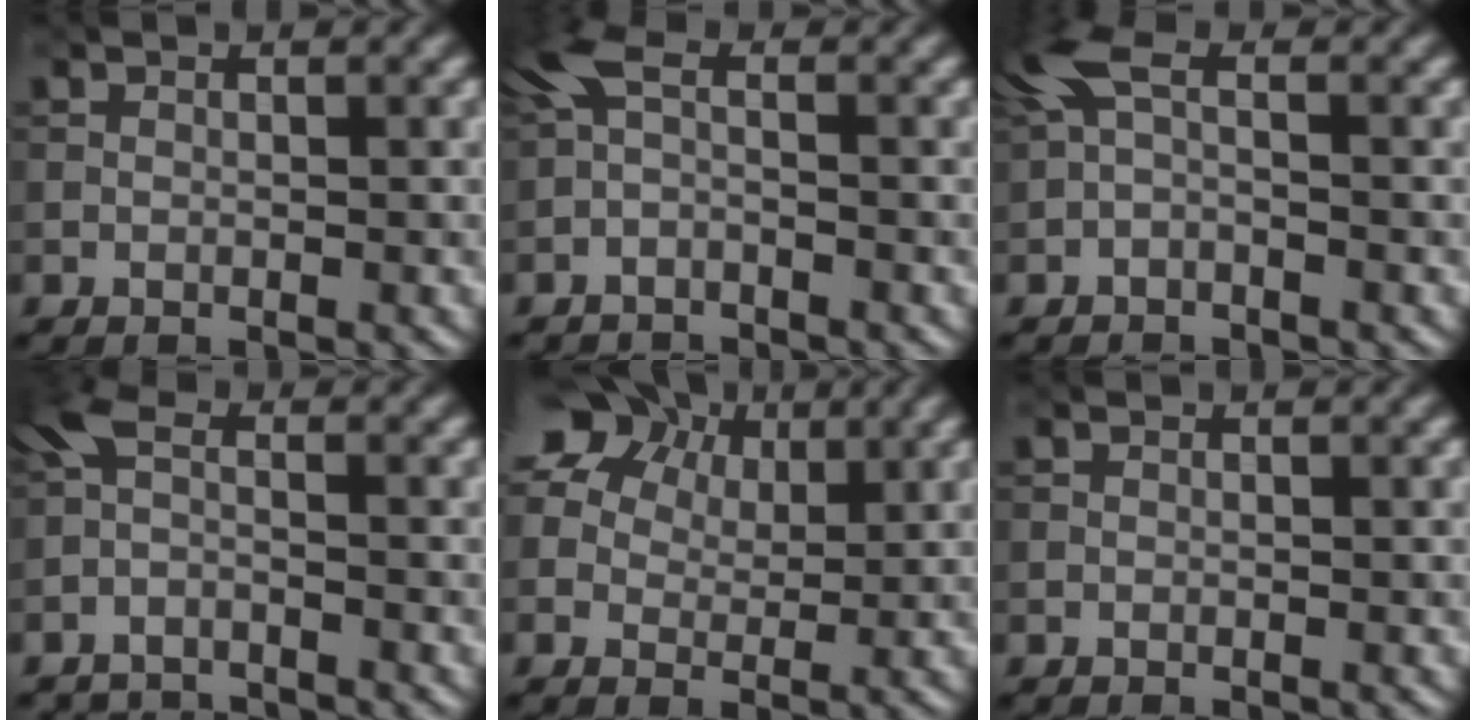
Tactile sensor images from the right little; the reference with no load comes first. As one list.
[{"total": 2.8, "force": [-1.9, 0.6, 1.9], "torque": [-0.050, -0.007, -0.045]}, {"total": 2.5, "force": [-0.8, 0.5, 2.3], "torque": [-0.060, 0.005, -0.023]}, {"total": 4.3, "force": [-3.7, 0.9, 1.9], "torque": [-0.048, -0.016, -0.075]}, {"total": 11.0, "force": [6.1, 7.1, 5.8], "torque": [-0.113, 0.032, 0.097]}, {"total": 0.0}]